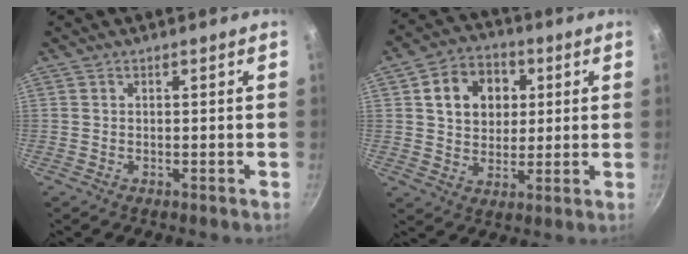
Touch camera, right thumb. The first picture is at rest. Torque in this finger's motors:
{"motor_torque": [-0.74, 1.18, 0.46, -0.39, 0.06]}